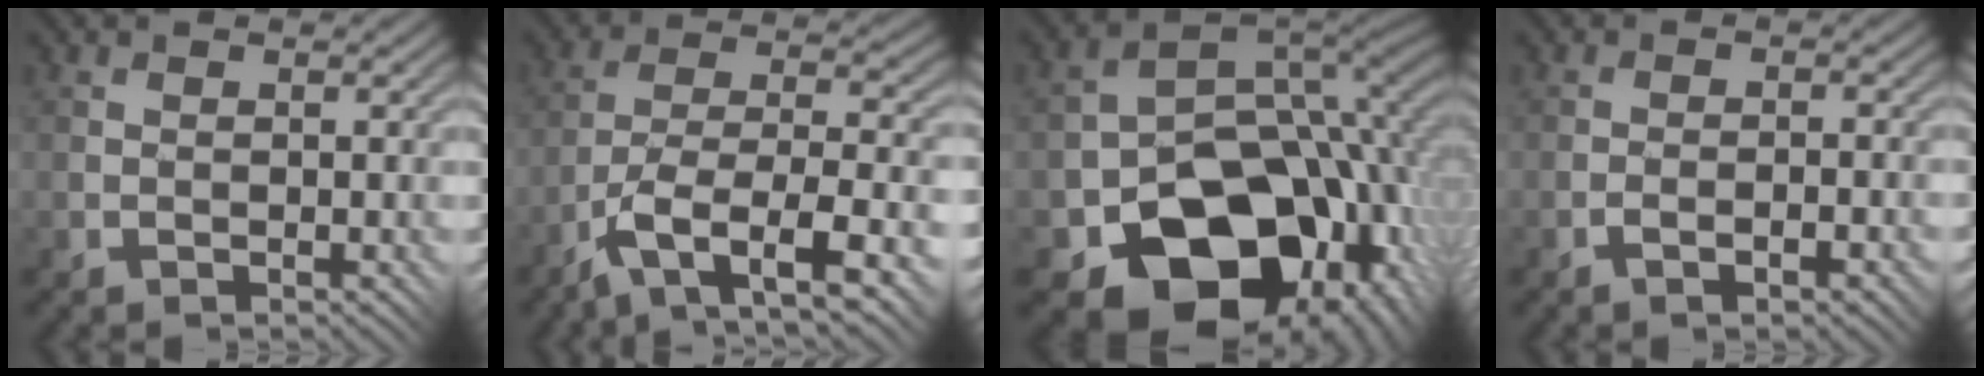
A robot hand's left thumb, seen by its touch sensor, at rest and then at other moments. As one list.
[{"total": 11.4, "force": [-7.0, 2.8, 8.6], "torque": [-0.153, 0.003, -0.133]}, {"total": 17.2, "force": [-6.9, 12.5, 9.7], "torque": [-0.160, -0.056, -0.093]}, {"total": 3.2, "force": [-1.9, 1.0, 2.4], "torque": [-0.029, 0.013, -0.027]}]